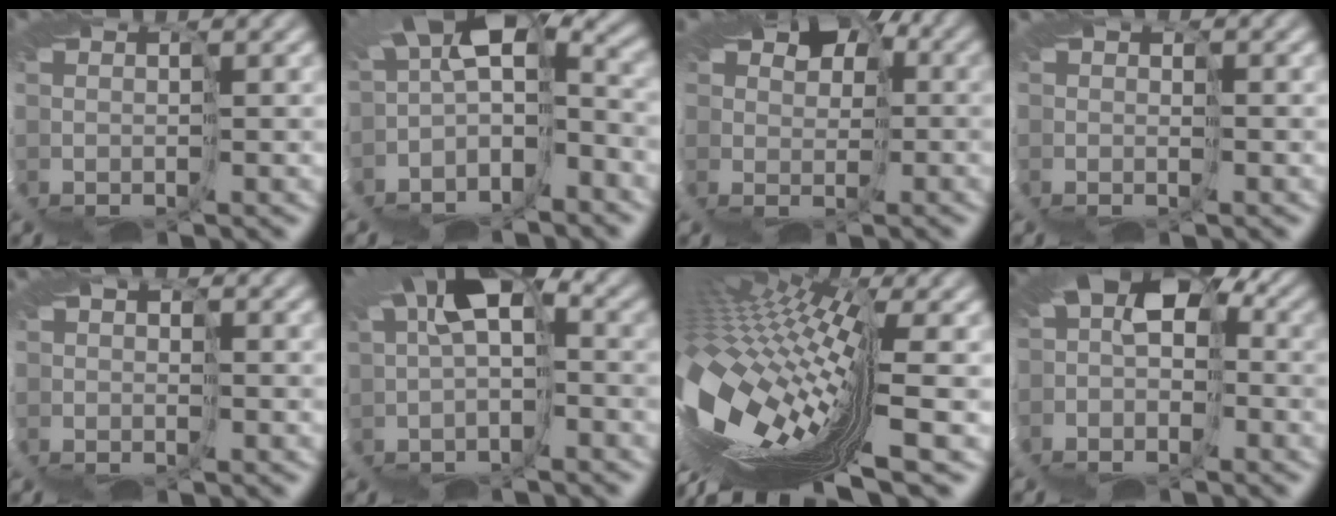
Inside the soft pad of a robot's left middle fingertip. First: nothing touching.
{"total": 6.6, "force": [-3.0, 2.4, 5.3], "torque": [-0.105, -0.016, -0.027]}
{"total": 11.3, "force": [0.6, 9.8, 5.6], "torque": [-0.118, -0.025, 0.016]}
{"total": 1.1, "force": [-0.8, 0.6, 0.3], "torque": [0.013, 0.001, -0.013]}
{"total": 1.0, "force": [-1.0, 0.0, -0.2], "torque": [0.026, 0.001, -0.017]}
{"total": 5.8, "force": [-0.4, 2.2, 5.3], "torque": [-0.078, -0.007, -0.001]}
{"total": 12.6, "force": [-1.7, 3.2, 12.1], "torque": [-0.233, -0.029, -0.025]}
{"total": 6.5, "force": [-1.4, 5.0, 3.9], "torque": [-0.056, -0.012, -0.016]}